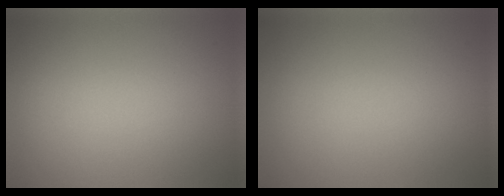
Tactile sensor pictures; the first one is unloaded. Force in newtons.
{"total": 0.0}